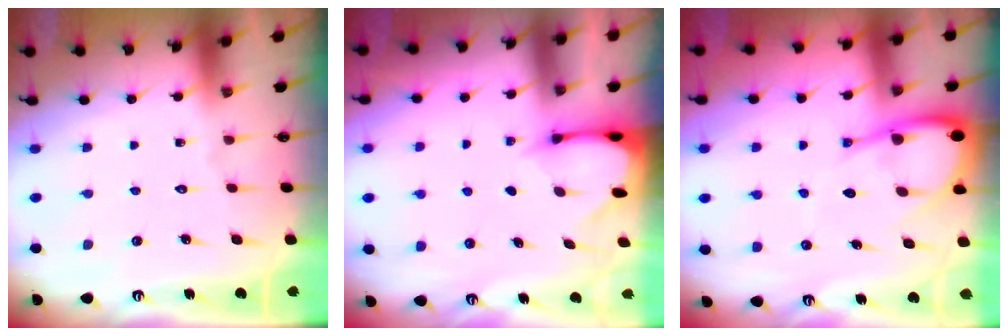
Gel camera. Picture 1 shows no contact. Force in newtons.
{"total": 2.5, "press": 2.5, "slide": 0.3}
{"total": 9.8, "press": 9.7, "slide": 1.1}